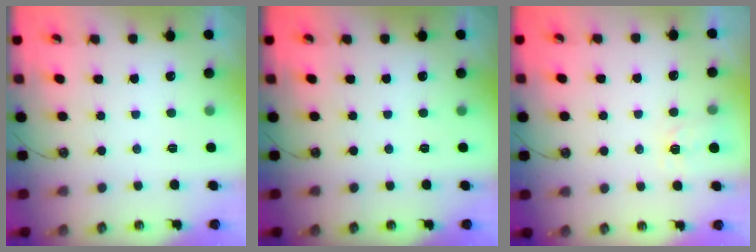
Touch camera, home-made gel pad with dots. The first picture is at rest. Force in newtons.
{"total": 0.0}
{"total": 4.0, "press": 4.0, "slide": 0.5}